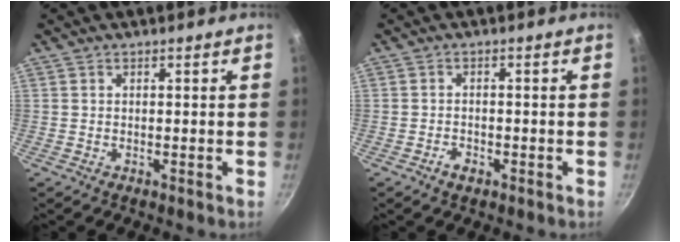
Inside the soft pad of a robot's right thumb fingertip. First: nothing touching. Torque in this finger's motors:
{"motor_torque": [-0.30, 0.00, 0.40, -0.38, 0.01]}